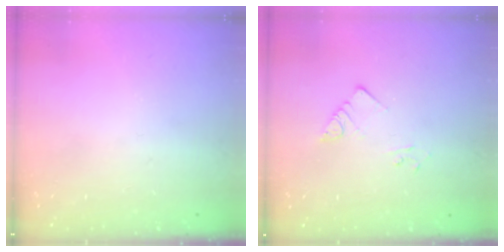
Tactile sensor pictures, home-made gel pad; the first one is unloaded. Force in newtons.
{"total": 2.2, "press": 2.2, "slide": 0.2}